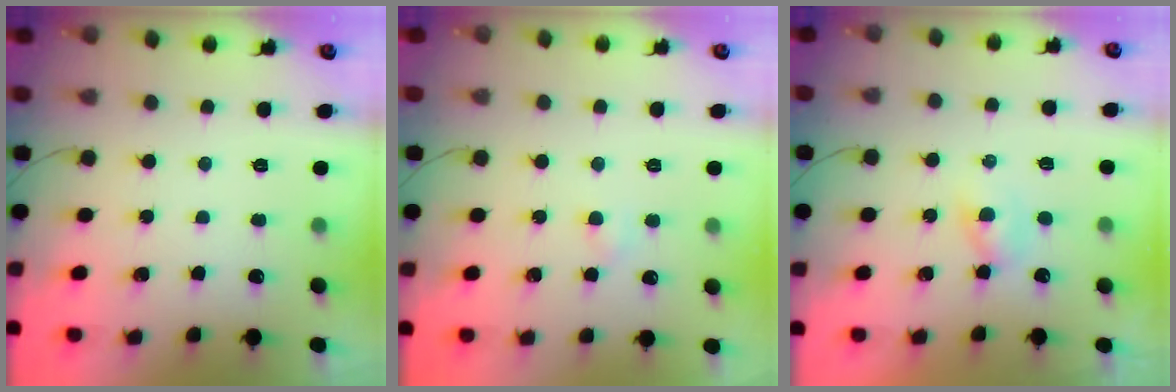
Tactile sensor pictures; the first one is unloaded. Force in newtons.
{"total": 2.7, "press": 2.6, "slide": 0.9}
{"total": 1.7, "press": 1.5, "slide": 0.7}